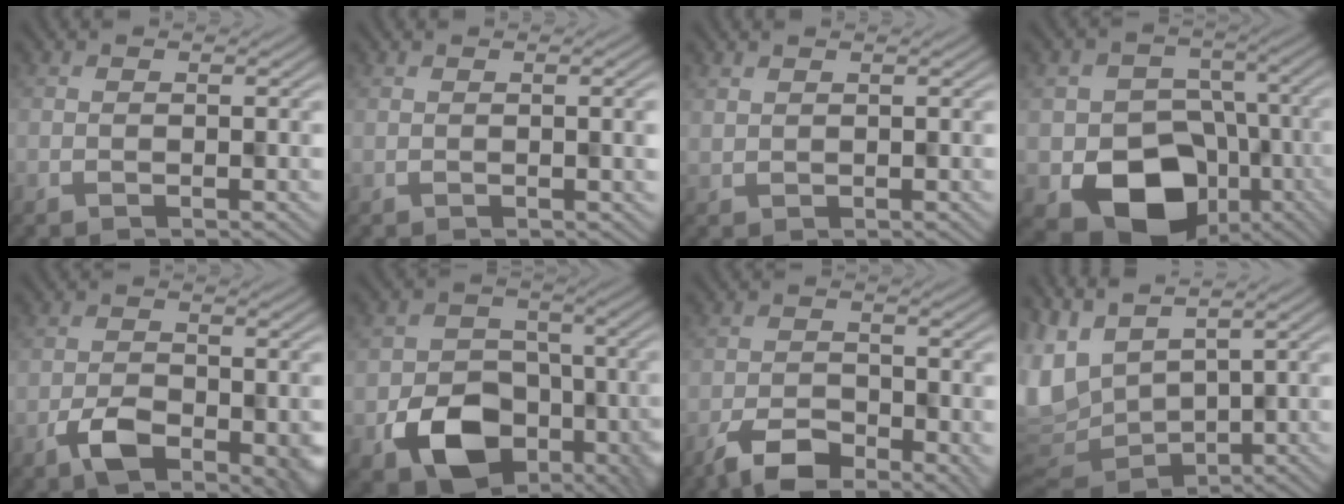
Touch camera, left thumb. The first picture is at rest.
{"total": 1.9, "force": [0.3, 0.4, 1.8], "torque": [-0.024, 0.006, 0.001]}
{"total": 1.0, "force": [0.9, 0.4, -0.2], "torque": [0.001, -0.003, 0.018]}
{"total": 14.2, "force": [-5.0, 11.1, 7.2], "torque": [-0.109, -0.042, -0.070]}
{"total": 6.3, "force": [-2.6, 3.6, 4.5], "torque": [-0.075, -0.009, -0.042]}
{"total": 11.0, "force": [-4.2, 8.3, 6.0], "torque": [-0.112, -0.030, -0.067]}
{"total": 6.6, "force": [-4.0, 3.3, 4.0], "torque": [-0.062, -0.008, -0.075]}
{"total": 11.3, "force": [3.1, 6.6, 8.6], "torque": [-0.228, -0.012, 0.114]}